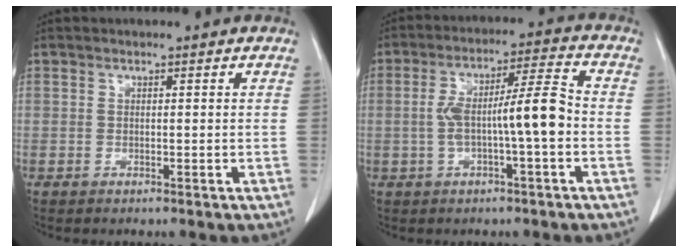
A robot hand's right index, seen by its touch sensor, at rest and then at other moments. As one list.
[{"total": 9.5, "force": [-1.4, 0.5, 9.3], "torque": [-0.168, 0.025, -0.027]}]